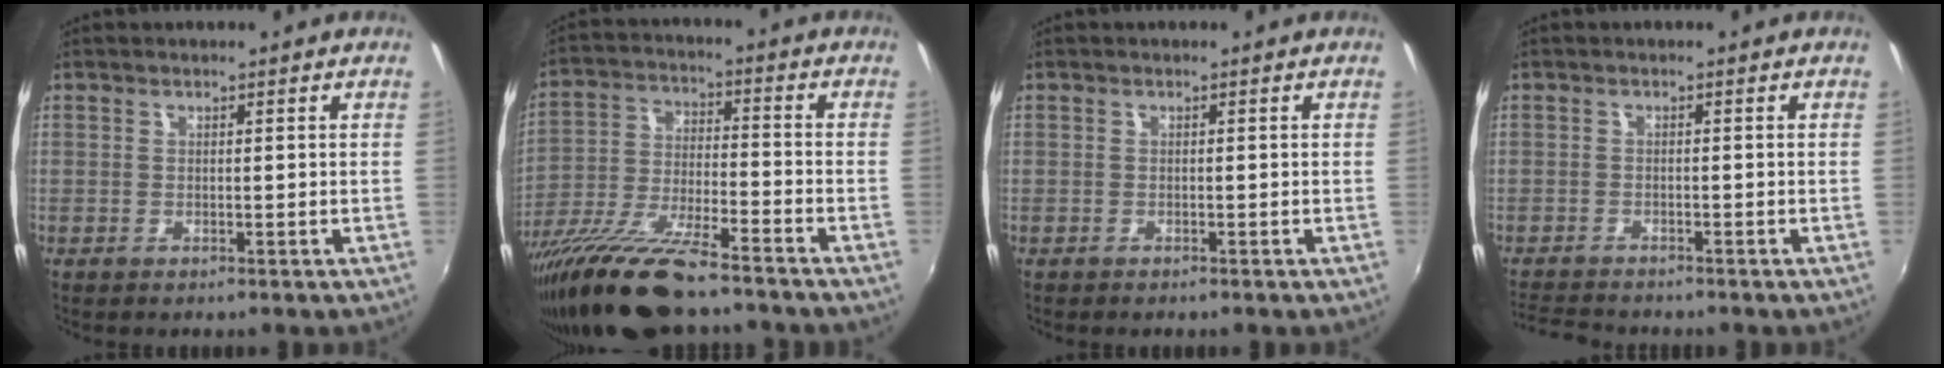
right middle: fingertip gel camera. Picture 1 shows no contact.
{"total": 16.7, "force": [-13.0, 3.1, 10.1], "torque": [-0.209, -0.038, -0.238]}
{"total": 0.7, "force": [-0.6, 0.2, 0.1], "torque": [-0.007, -0.002, -0.010]}
{"total": 6.0, "force": [-5.6, 0.9, 1.8], "torque": [-0.056, -0.018, -0.099]}